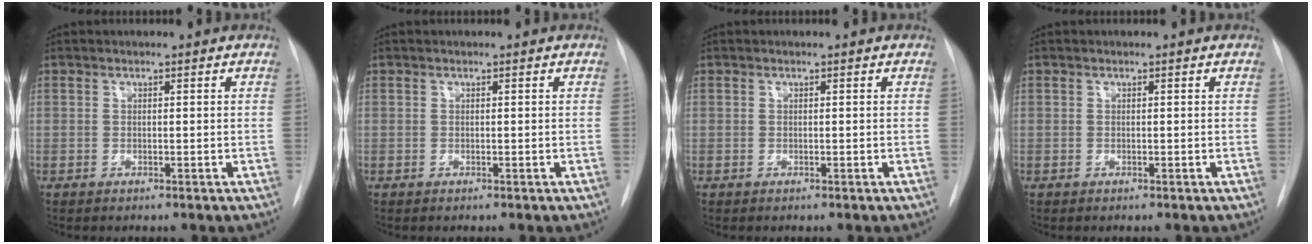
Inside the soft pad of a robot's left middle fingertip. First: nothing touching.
{"total": 0.0}
{"total": 0.0}
{"total": 0.0}